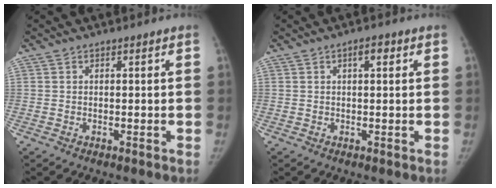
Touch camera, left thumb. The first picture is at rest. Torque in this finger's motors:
{"motor_torque": [0.01, -0.14, 0.81, 0.06, 0.16]}